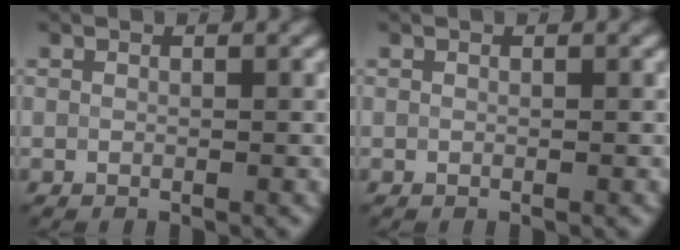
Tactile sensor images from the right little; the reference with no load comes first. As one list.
[{"total": 0.0}]